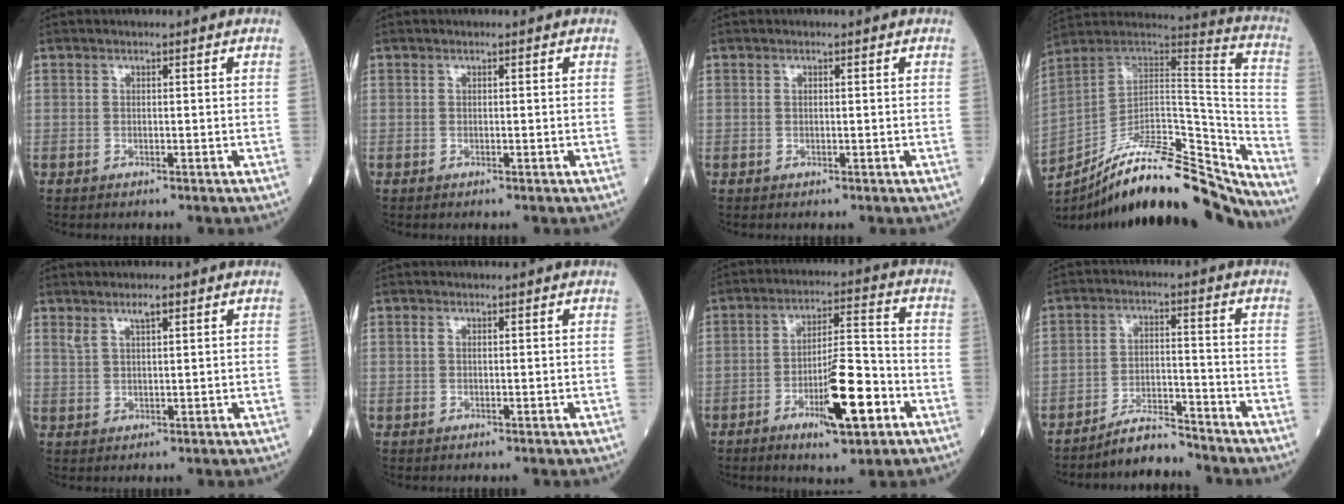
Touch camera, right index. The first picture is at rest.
{"total": 0.0}
{"total": 0.0}
{"total": 25.0, "force": [-20.9, 5.2, 12.7], "torque": [-0.167, 0.031, -0.327]}
{"total": 2.8, "force": [1.9, 0.5, 1.9], "torque": [-0.040, 0.006, 0.037]}
{"total": 0.6, "force": [0.3, 0.3, 0.5], "torque": [-0.016, 0.007, 0.005]}
{"total": 11.2, "force": [-4.8, 2.0, 9.9], "torque": [-0.165, 0.000, -0.076]}
{"total": 5.3, "force": [-5.2, 0.7, 0.8], "torque": [-0.012, 0.000, -0.091]}